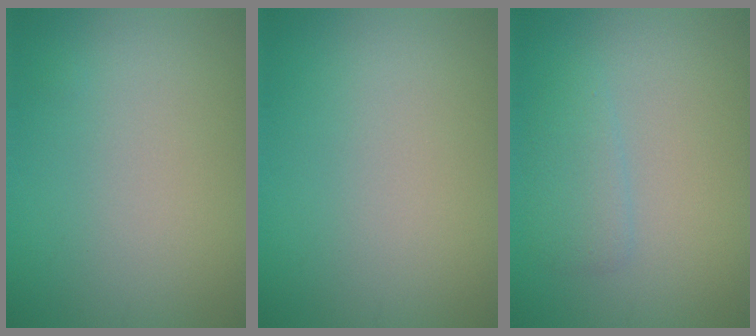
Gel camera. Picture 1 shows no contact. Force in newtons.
{"total": 0.0}
{"total": 1.9, "press": 1.9, "slide": 0.1}